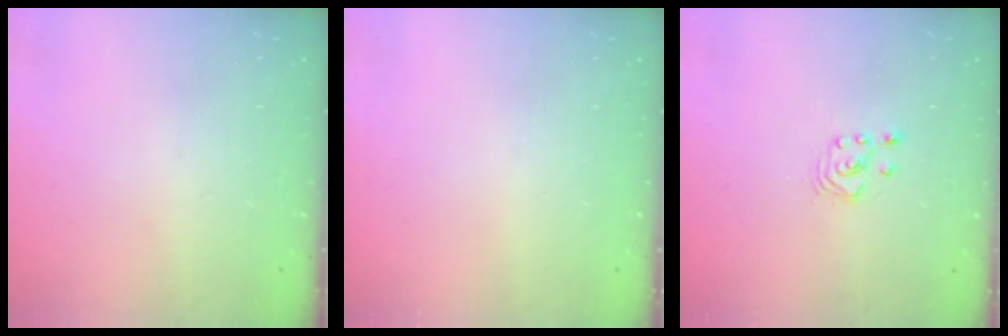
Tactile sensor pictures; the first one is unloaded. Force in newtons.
{"total": 0.0}
{"total": 2.1, "press": 2.1, "slide": 0.3}